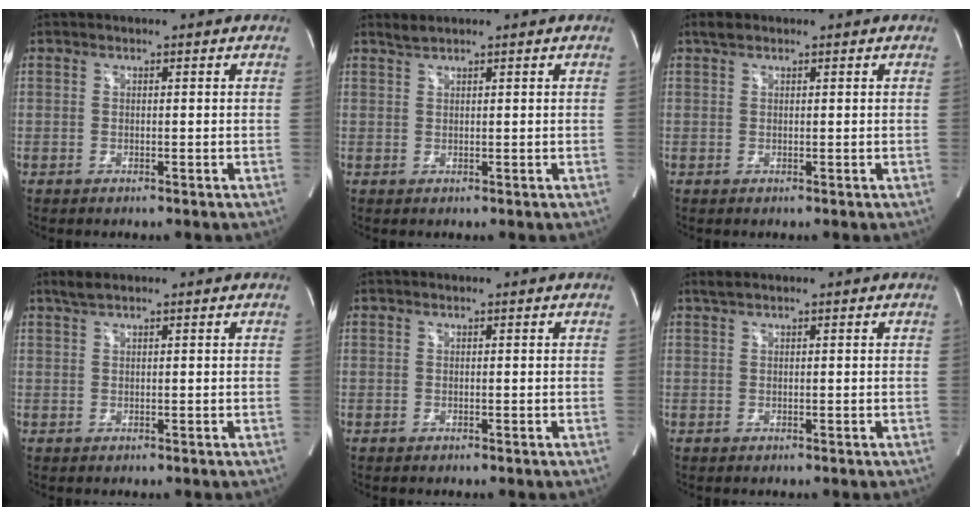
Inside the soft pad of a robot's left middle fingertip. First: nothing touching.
{"total": 1.2, "force": [1.1, -0.2, 0.4], "torque": [-0.011, 0.006, 0.027]}
{"total": 1.2, "force": [0.9, 0.5, 0.6], "torque": [-0.015, 0.013, 0.018]}
{"total": 1.5, "force": [1.2, 0.0, 0.9], "torque": [-0.025, 0.011, 0.027]}
{"total": 0.0}
{"total": 0.9, "force": [0.7, -0.1, 0.5], "torque": [-0.017, 0.012, 0.020]}